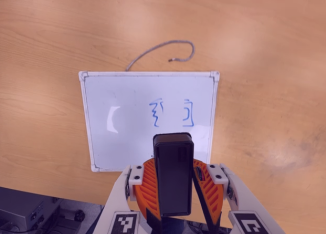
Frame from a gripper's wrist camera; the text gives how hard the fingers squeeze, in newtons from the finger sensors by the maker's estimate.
{"total": 5.7, "left": 6.6, "right": 4.9}